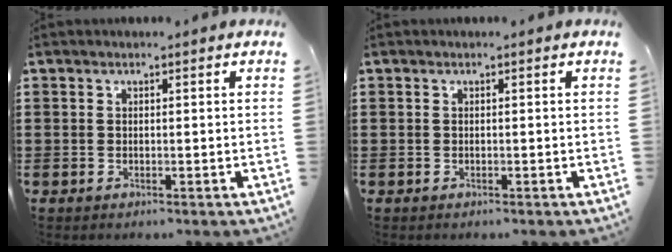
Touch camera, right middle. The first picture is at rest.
{"total": 0.0}